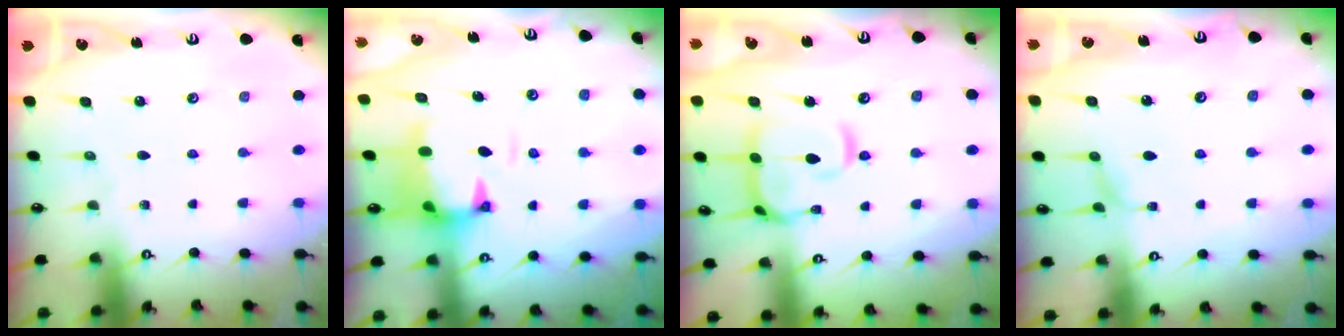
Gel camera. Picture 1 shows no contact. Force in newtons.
{"total": 1.2, "press": 0.3, "slide": 1.1}
{"total": 7.6, "press": 7.5, "slide": 1.2}
{"total": 1.2, "press": 1.2, "slide": 0.4}